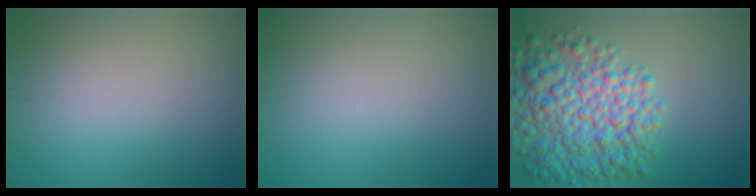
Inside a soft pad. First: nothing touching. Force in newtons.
{"total": 0.0}
{"total": 8.9, "press": 8.9, "slide": 0.3}